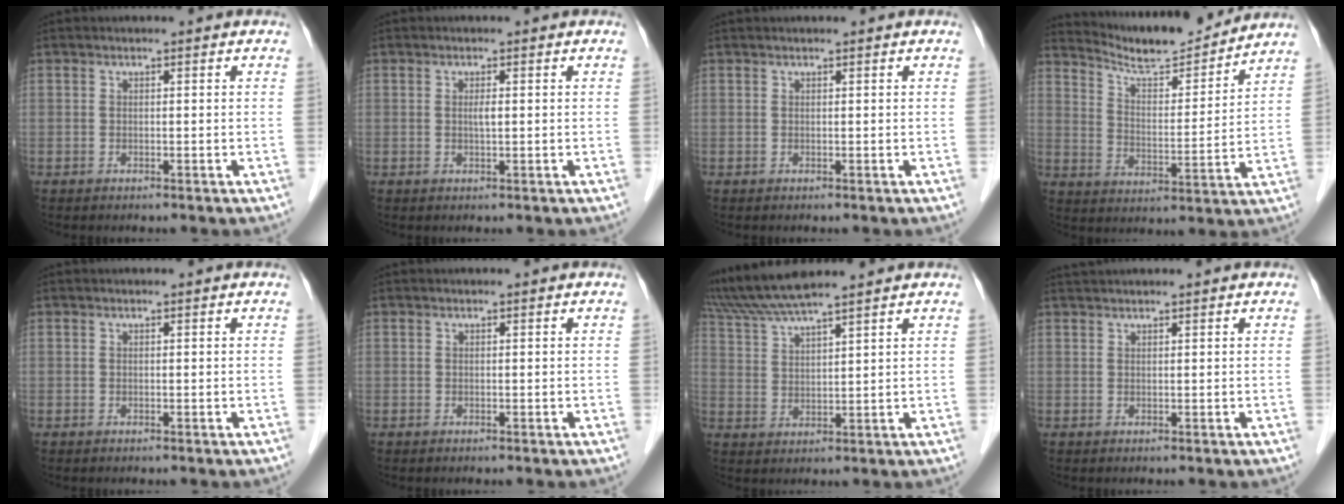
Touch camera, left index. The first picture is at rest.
{"total": 1.0, "force": [0.1, 0.1, 1.0], "torque": [-0.021, -0.001, 0.002]}
{"total": 0.6, "force": [0.5, 0.0, 0.2], "torque": [-0.006, 0.011, 0.012]}
{"total": 12.5, "force": [12.1, 0.3, 3.1], "torque": [-0.061, -0.001, 0.197]}
{"total": 0.0}
{"total": 0.0}
{"total": 10.1, "force": [8.9, -0.8, 4.6], "torque": [-0.093, 0.030, 0.166]}
{"total": 2.8, "force": [2.6, -0.1, 1.0], "torque": [-0.012, 0.030, 0.047]}